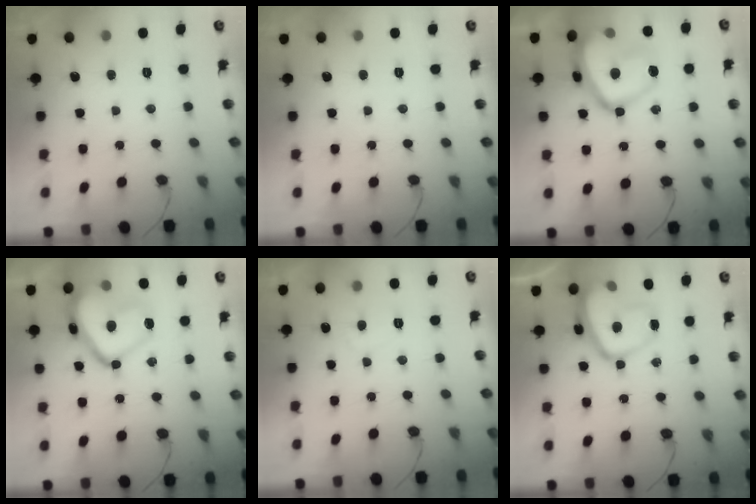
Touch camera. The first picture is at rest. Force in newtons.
{"total": 0.0}
{"total": 18.4, "press": 18.3, "slide": 1.7}
{"total": 19.2, "press": 19.1, "slide": 1.4}
{"total": 2.7, "press": 2.6, "slide": 0.7}
{"total": 14.4, "press": 14.3, "slide": 1.4}